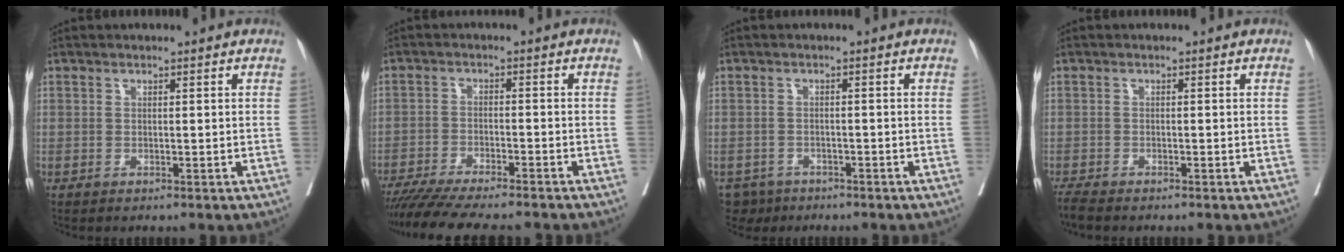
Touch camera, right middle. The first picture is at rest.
{"total": 14.8, "force": [-13.0, 1.5, 6.9], "torque": [-0.112, -0.026, -0.193]}
{"total": 4.5, "force": [-3.6, 2.8, 0.0], "torque": [0.002, -0.001, -0.059]}
{"total": 2.4, "force": [-2.3, 0.0, 0.9], "torque": [-0.025, -0.011, -0.044]}